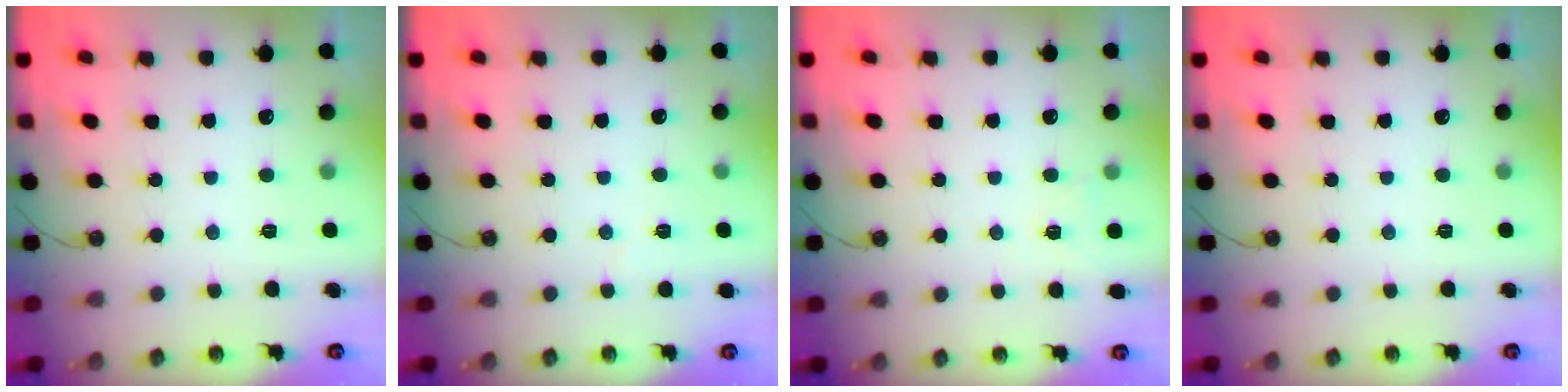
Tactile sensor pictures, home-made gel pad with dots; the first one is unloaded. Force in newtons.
{"total": 3.0, "press": 2.8, "slide": 1.0}
{"total": 3.8, "press": 3.6, "slide": 0.9}
{"total": 0.0}